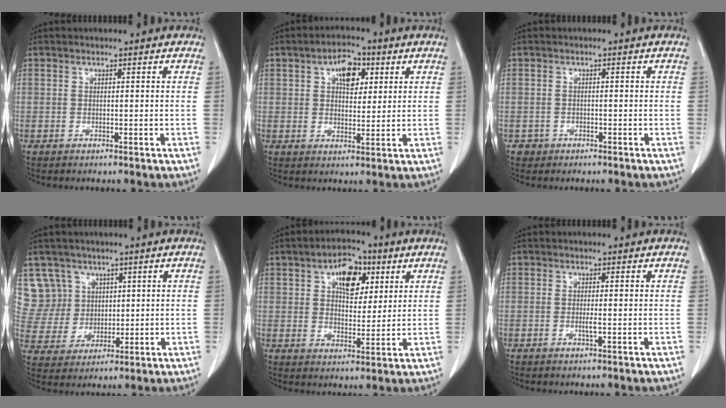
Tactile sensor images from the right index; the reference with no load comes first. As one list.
[{"total": 6.1, "force": [2.5, 3.4, 4.5], "torque": [-0.072, 0.013, 0.040]}, {"total": 1.5, "force": [-0.8, 1.2, -0.1], "torque": [-0.002, 0.006, -0.014]}, {"total": 8.2, "force": [3.9, 7.2, -0.1], "torque": [-0.001, 0.027, 0.091]}, {"total": 8.5, "force": [3.6, 4.8, 5.9], "torque": [-0.093, 0.019, 0.059]}, {"total": 1.1, "force": [-0.3, -0.1, 1.0], "torque": [-0.023, -0.003, -0.006]}]